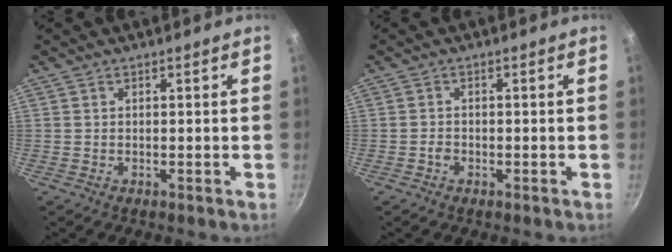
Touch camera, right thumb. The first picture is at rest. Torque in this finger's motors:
{"motor_torque": [0.45, 0.31, -0.17, -0.03, 0.00]}